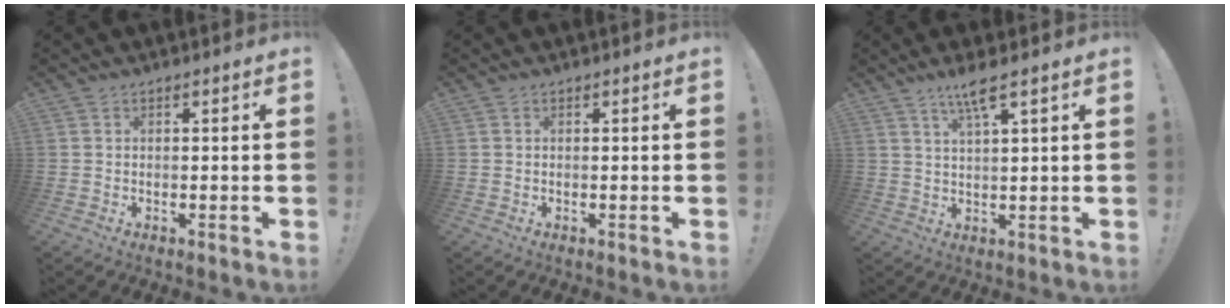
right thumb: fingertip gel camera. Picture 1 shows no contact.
{"total": 0.0}
{"total": 6.0, "force": [3.7, 0.5, 4.7], "torque": [-0.089, -0.008, 0.060]}